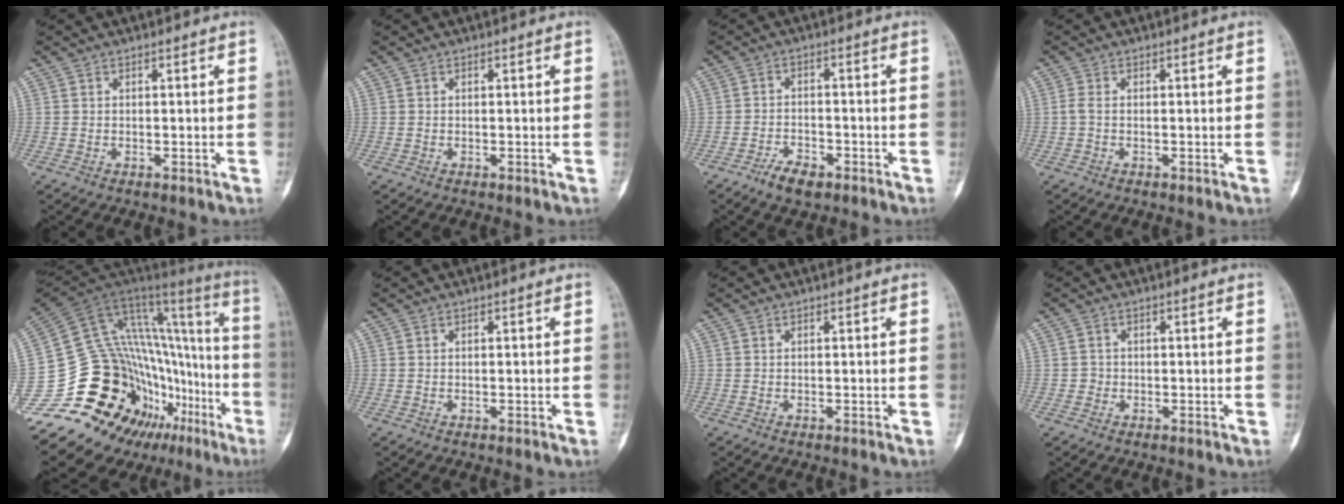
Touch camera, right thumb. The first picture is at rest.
{"total": 0.0}
{"total": 4.8, "force": [-3.2, 2.3, 2.8], "torque": [-0.047, 0.016, -0.055]}
{"total": 1.2, "force": [-0.2, 0.4, 1.1], "torque": [-0.029, -0.001, -0.008]}
{"total": 35.4, "force": [-16.5, 17.2, 26.2], "torque": [-0.339, 0.106, -0.249]}
{"total": 0.0}
{"total": 0.0}
{"total": 1.1, "force": [-0.3, 1.0, 0.1], "torque": [0.006, 0.006, -0.008]}